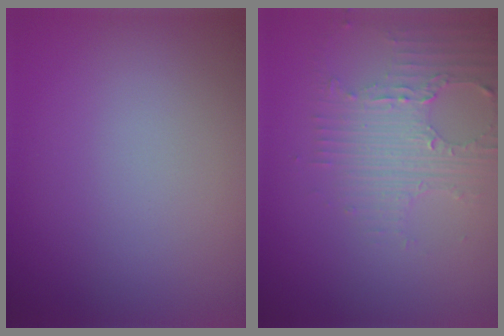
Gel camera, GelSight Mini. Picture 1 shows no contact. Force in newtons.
{"total": 4.7, "press": 3.2, "slide": 3.4}